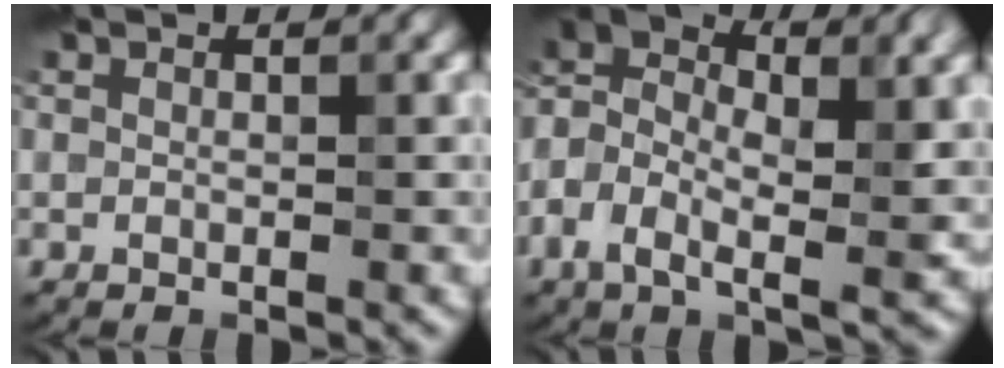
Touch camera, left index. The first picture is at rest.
{"total": 8.7, "force": [-1.4, 4.4, 7.4], "torque": [-0.154, 0.000, -0.042]}